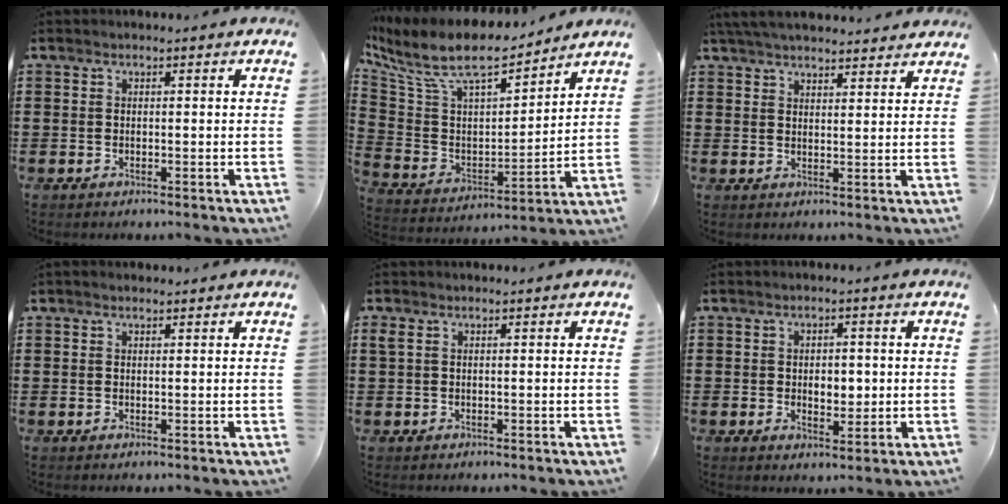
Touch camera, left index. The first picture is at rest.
{"total": 10.5, "force": [8.3, 3.1, 5.5], "torque": [-0.143, -0.049, 0.144]}
{"total": 5.0, "force": [4.8, 0.7, 1.2], "torque": [-0.037, -0.013, 0.090]}
{"total": 0.8, "force": [0.6, 0.2, 0.4], "torque": [-0.008, 0.003, 0.012]}
{"total": 0.9, "force": [0.4, 0.5, 0.7], "torque": [-0.015, 0.005, 0.006]}
{"total": 3.3, "force": [0.1, 2.1, 2.5], "torque": [-0.039, 0.001, -0.006]}